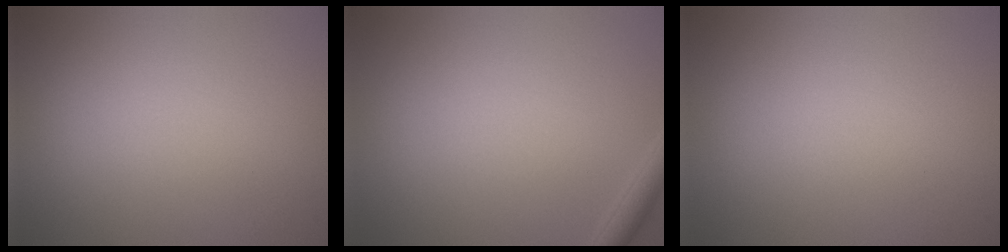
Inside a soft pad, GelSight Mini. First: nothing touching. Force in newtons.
{"total": 1.4, "press": 1.4, "slide": 0.1}
{"total": 0.0}